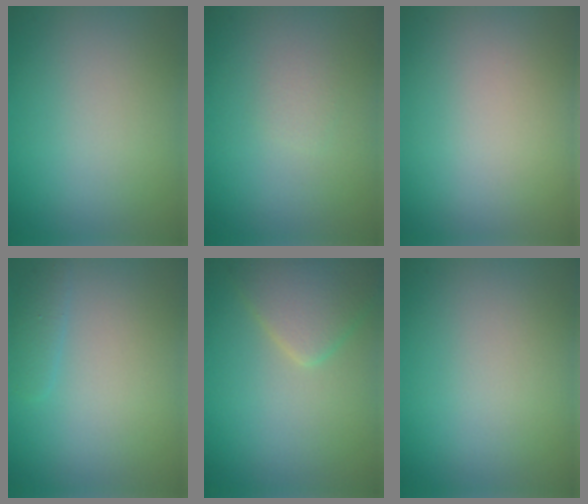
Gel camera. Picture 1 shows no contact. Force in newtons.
{"total": 0.7, "press": 0.7, "slide": 0.0}
{"total": 0.0}
{"total": 1.1, "press": 1.1, "slide": 0.1}
{"total": 3.4, "press": 3.4, "slide": 0.1}
{"total": 0.0}